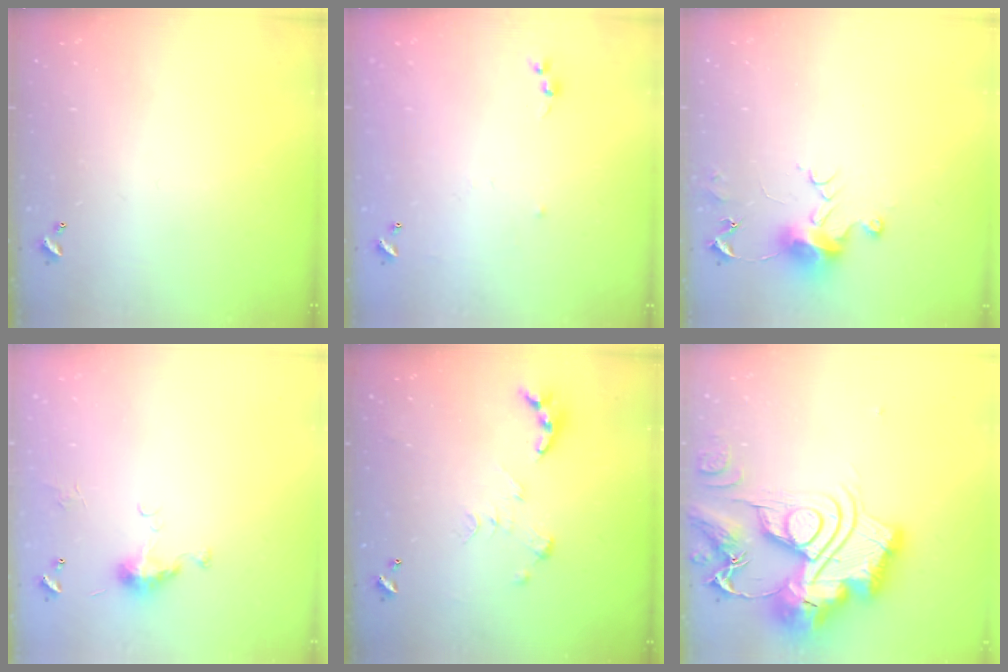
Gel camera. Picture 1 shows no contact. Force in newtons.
{"total": 5.8, "press": 5.7, "slide": 0.8}
{"total": 7.7, "press": 7.7, "slide": 0.4}
{"total": 5.0, "press": 5.0, "slide": 0.7}
{"total": 0.0}
{"total": 0.6, "press": 0.6, "slide": 0.0}